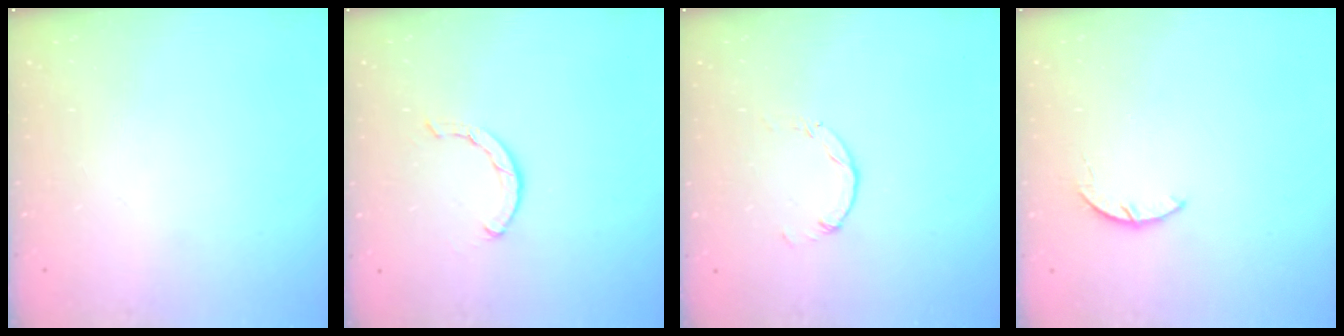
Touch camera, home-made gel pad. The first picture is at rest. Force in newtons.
{"total": 2.1, "press": 2.1, "slide": 0.2}
{"total": 1.5, "press": 1.5, "slide": 0.2}
{"total": 3.2, "press": 3.2, "slide": 0.4}